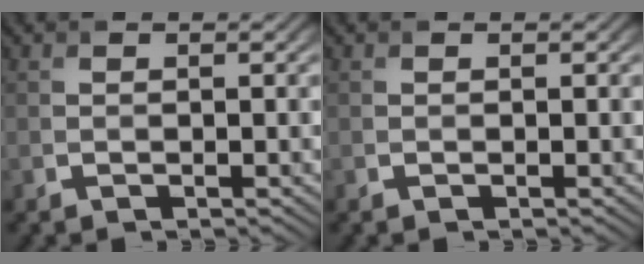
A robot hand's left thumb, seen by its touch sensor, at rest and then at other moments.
{"total": 0.0}